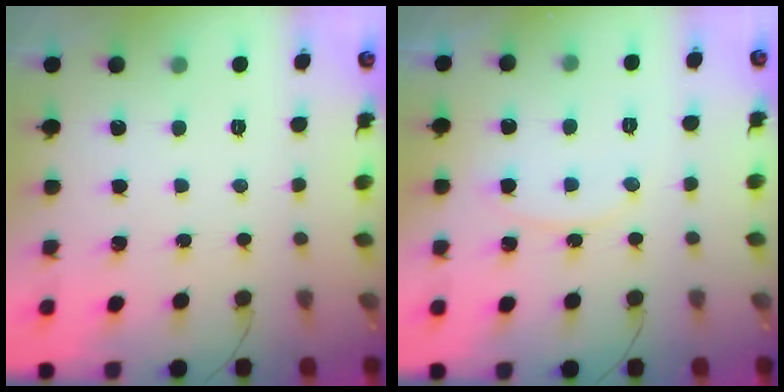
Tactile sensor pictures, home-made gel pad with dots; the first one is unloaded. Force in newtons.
{"total": 6.1, "press": 6.1, "slide": 0.5}